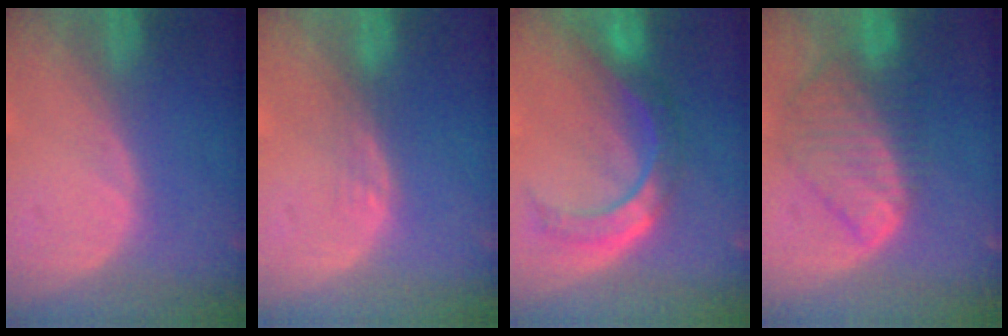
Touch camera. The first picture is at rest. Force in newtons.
{"total": 1.1, "press": 1.1, "slide": 0.1}
{"total": 7.1, "press": 6.8, "slide": 2.0}
{"total": 8.8, "press": 7.7, "slide": 4.2}